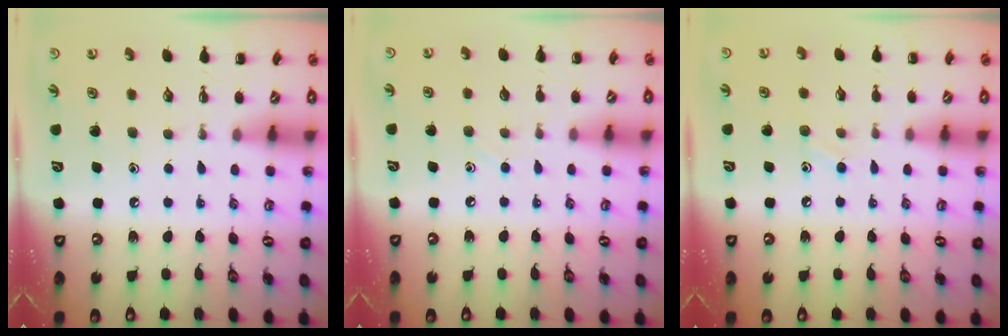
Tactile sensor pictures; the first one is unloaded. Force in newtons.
{"total": 2.3, "press": 2.2, "slide": 0.9}
{"total": 5.9, "press": 5.5, "slide": 2.1}